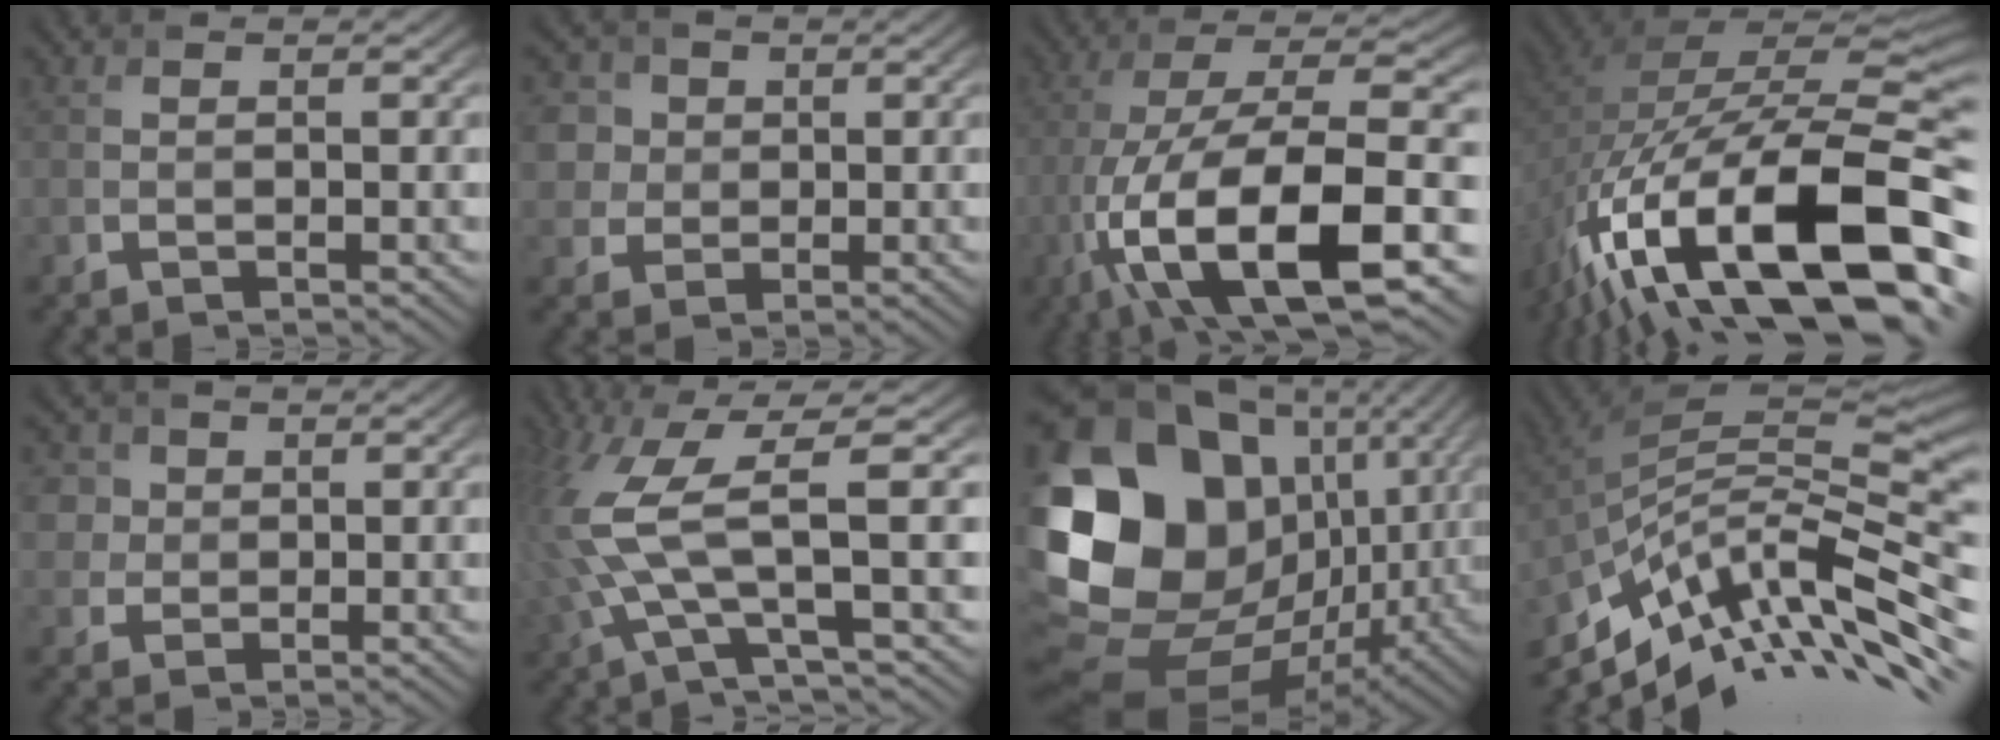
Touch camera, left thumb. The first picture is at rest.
{"total": 7.0, "force": [2.6, 6.0, 2.5], "torque": [-0.089, 0.017, 0.040]}
{"total": 17.8, "force": [-7.3, 6.7, 14.8], "torque": [-0.279, -0.011, -0.133]}
{"total": 20.2, "force": [-9.2, 8.9, 15.6], "torque": [-0.290, -0.017, -0.147]}
{"total": 5.9, "force": [2.4, 5.0, 1.9], "torque": [-0.073, 0.009, 0.039]}
{"total": 9.7, "force": [0.9, 2.1, 9.4], "torque": [-0.222, 0.002, 0.014]}
{"total": 21.5, "force": [1.6, 15.9, 14.4], "torque": [-0.345, -0.025, 0.056]}
{"total": 13.6, "force": [-5.6, 4.0, 11.7], "torque": [-0.228, 0.008, -0.106]}